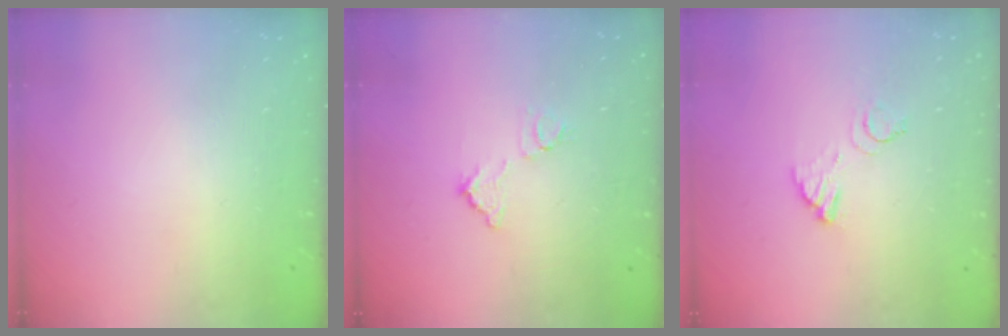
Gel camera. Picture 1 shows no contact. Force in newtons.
{"total": 7.5, "press": 7.5, "slide": 0.4}
{"total": 4.1, "press": 4.1, "slide": 0.2}